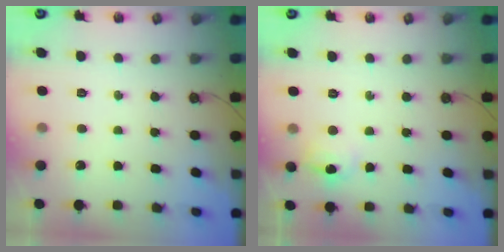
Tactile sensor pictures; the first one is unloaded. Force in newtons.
{"total": 7.2, "press": 7.2, "slide": 0.7}